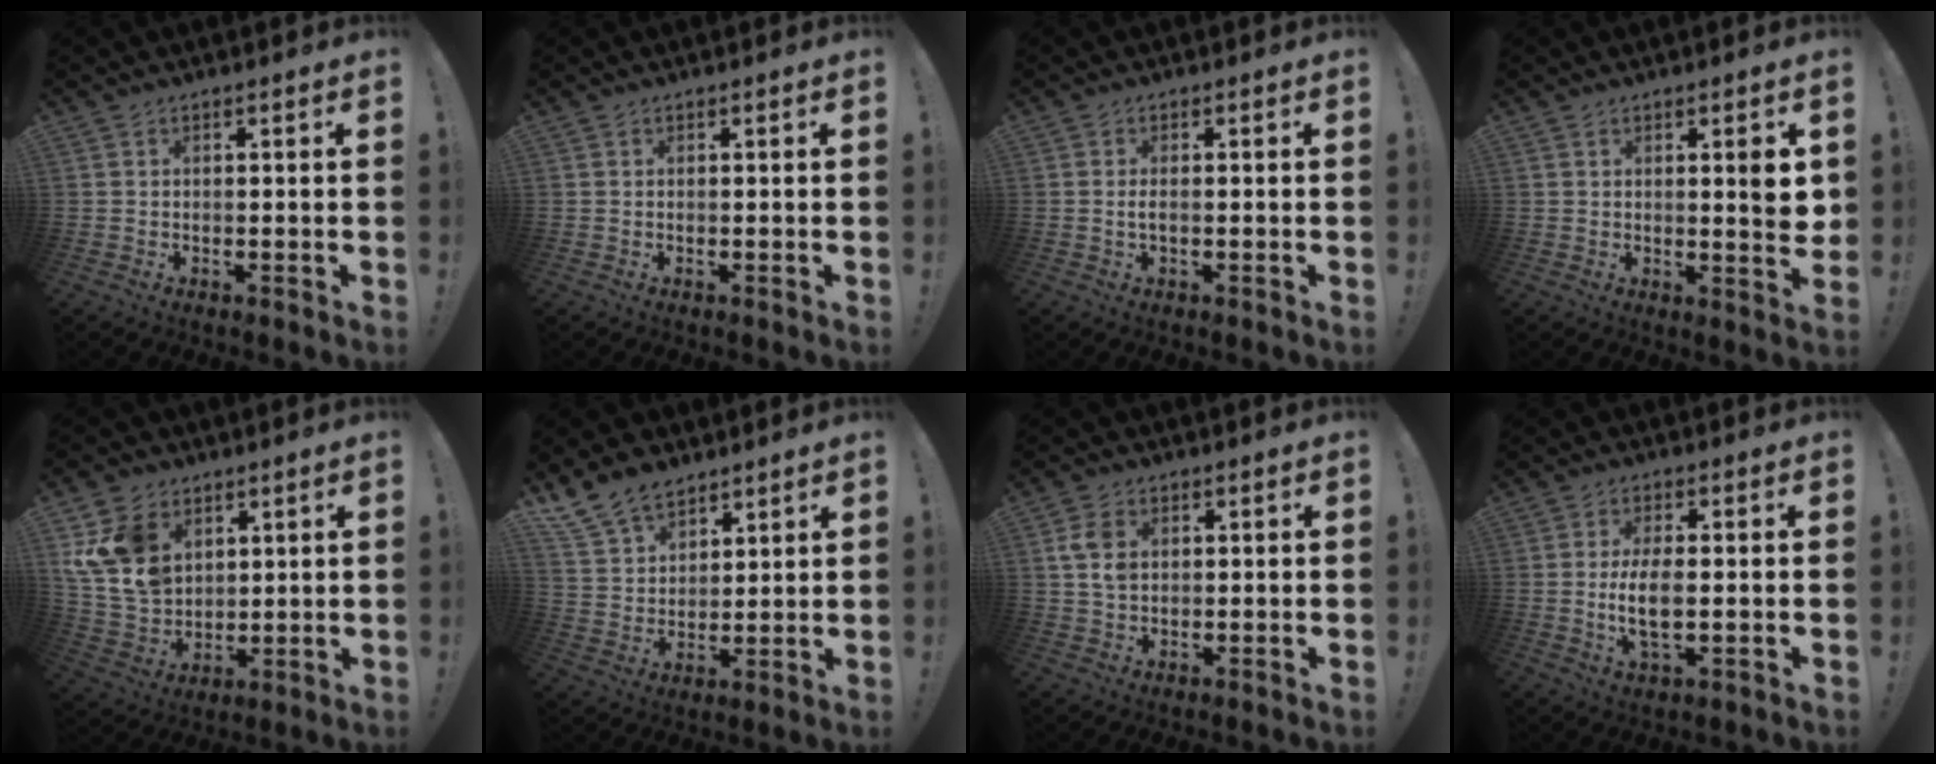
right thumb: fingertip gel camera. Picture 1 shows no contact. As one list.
[{"total": 0.0}, {"total": 1.6, "force": [-0.3, 0.4, 1.5], "torque": [-0.028, 0.003, -0.006]}, {"total": 5.0, "force": [1.3, 0.8, 4.8], "torque": [-0.052, -0.016, 0.013]}, {"total": 14.9, "force": [6.2, 11.1, 7.8], "torque": [-0.163, -0.031, 0.124]}, {"total": 11.7, "force": [9.0, 6.7, 3.4], "torque": [-0.079, -0.056, 0.179]}, {"total": 6.5, "force": [1.3, 4.6, 4.4], "torque": [-0.085, 0.001, 0.024]}, {"total": 7.8, "force": [-0.4, 3.0, 7.2], "torque": [-0.134, -0.013, -0.011]}]